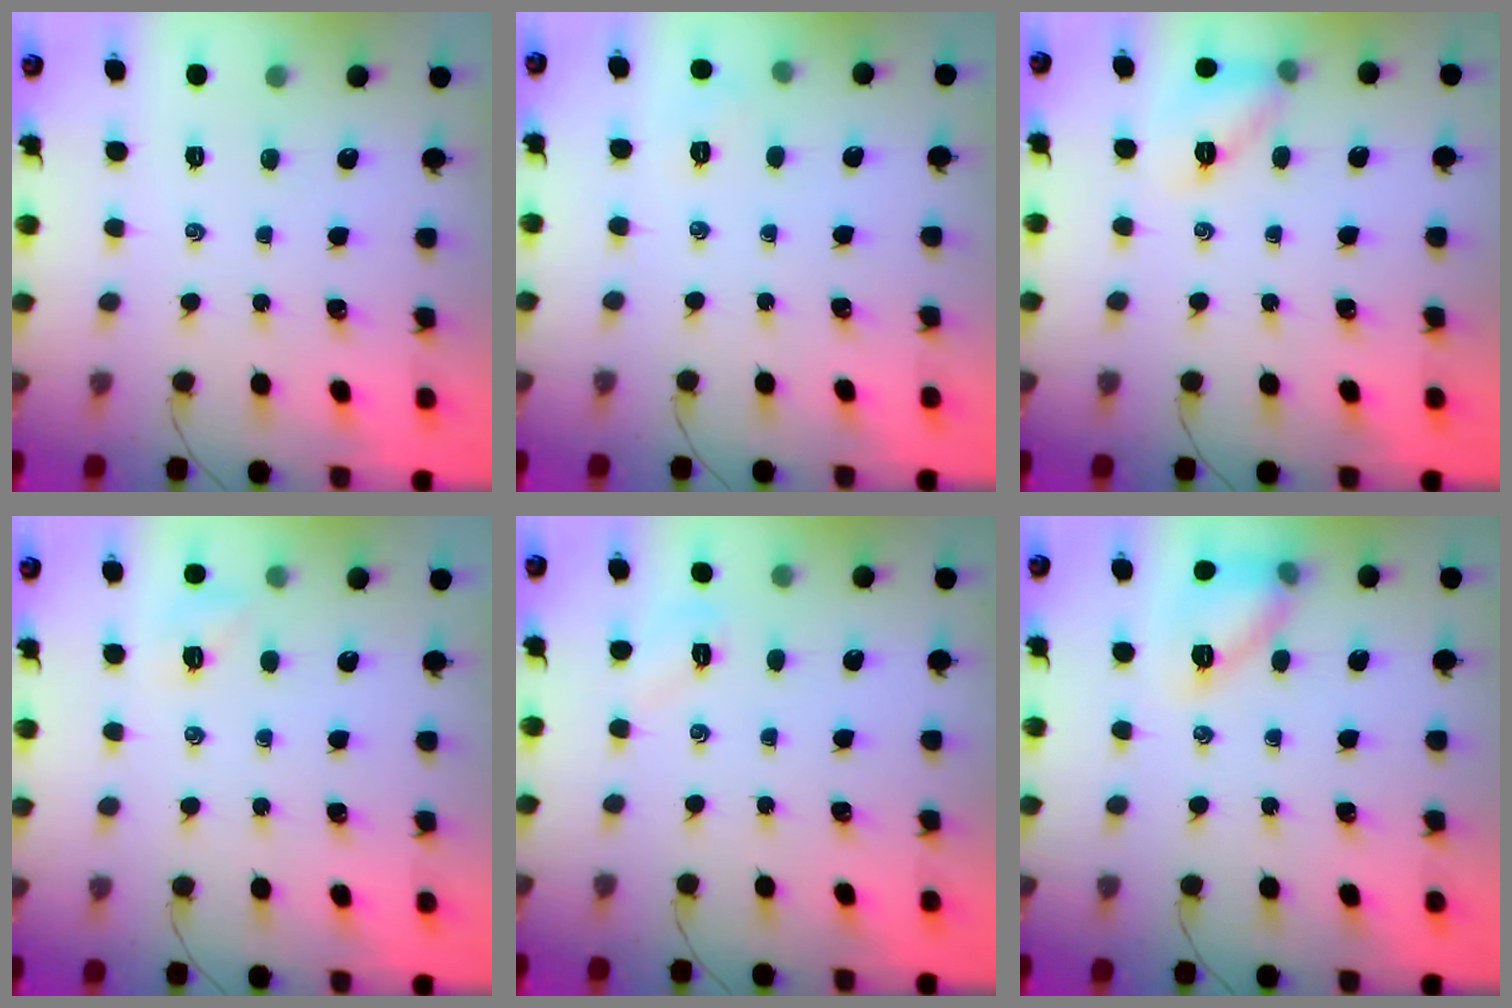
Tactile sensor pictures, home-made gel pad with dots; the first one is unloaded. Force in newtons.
{"total": 4.3, "press": 4.2, "slide": 1.0}
{"total": 8.7, "press": 8.7, "slide": 1.1}
{"total": 5.3, "press": 5.1, "slide": 1.3}
{"total": 4.1, "press": 3.9, "slide": 1.1}
{"total": 11.3, "press": 11.3, "slide": 0.4}